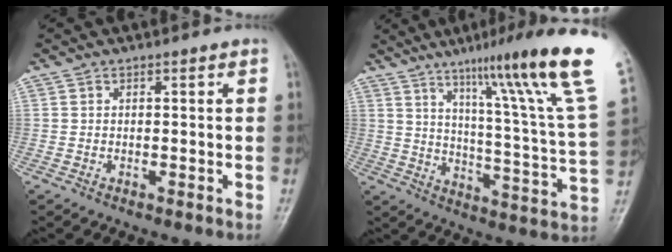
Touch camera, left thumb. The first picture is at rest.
{"total": 23.9, "force": [14.4, 0.7, 19.0], "torque": [-0.258, -0.065, 0.205]}